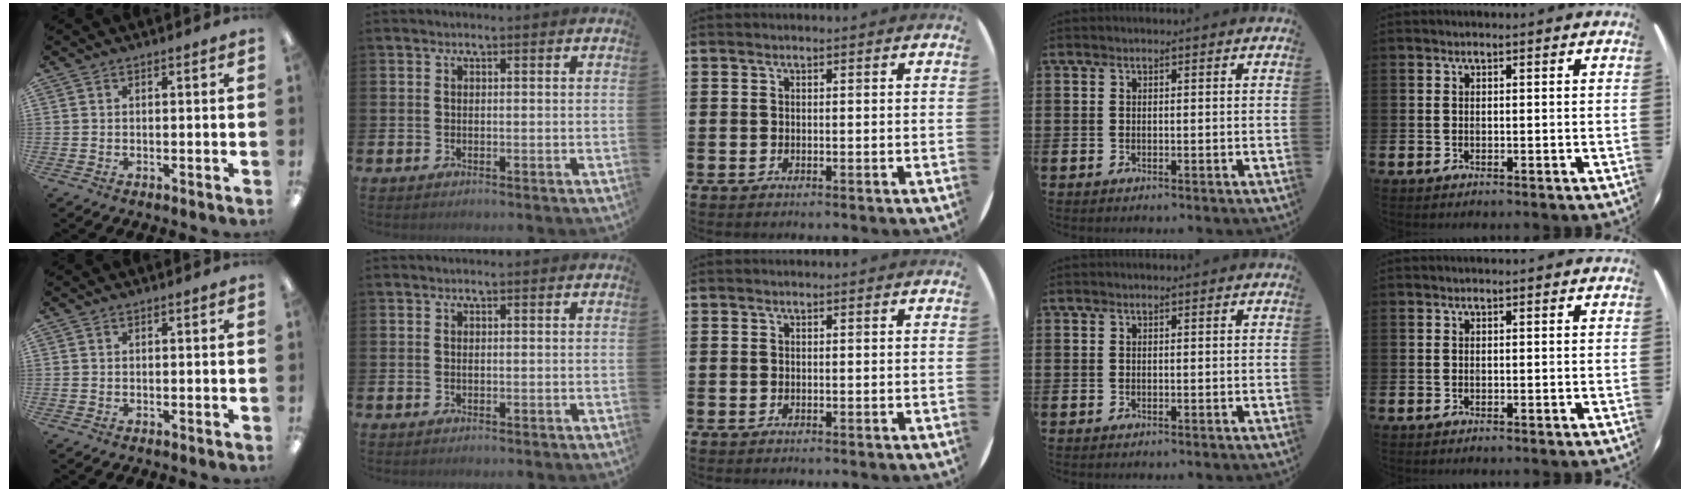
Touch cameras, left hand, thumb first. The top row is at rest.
{"thumb": {"total": 0.5, "force": [0.1, 0.4, 0.4], "torque": [-0.008, 0.003, 0.002]}}